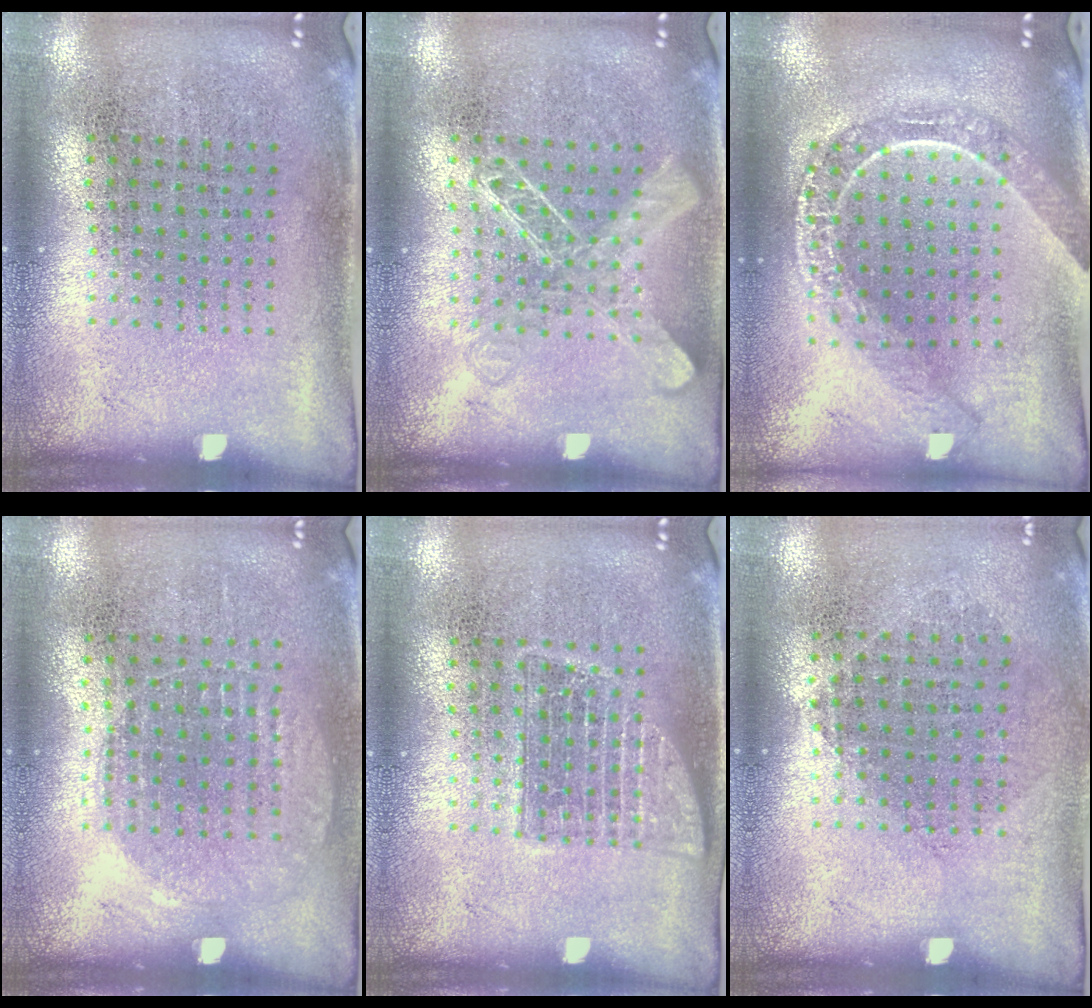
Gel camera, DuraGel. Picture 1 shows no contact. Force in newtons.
{"total": 2.0, "press": 1.9, "slide": 0.3}
{"total": 2.0, "press": 1.7, "slide": 1.1}
{"total": 1.0, "press": 0.9, "slide": 0.4}
{"total": 1.1, "press": 1.1, "slide": 0.3}
{"total": 0.9, "press": 0.8, "slide": 0.4}